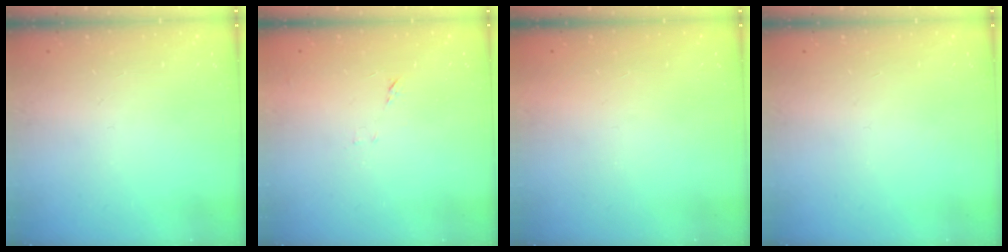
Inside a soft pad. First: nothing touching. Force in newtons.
{"total": 6.0, "press": 6.0, "slide": 0.5}
{"total": 1.6, "press": 1.5, "slide": 0.1}
{"total": 0.0}